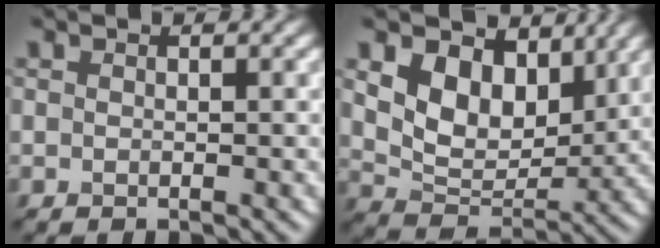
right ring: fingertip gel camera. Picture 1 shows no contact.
{"total": 7.8, "force": [3.1, 5.1, 4.9], "torque": [-0.092, -0.013, 0.048]}